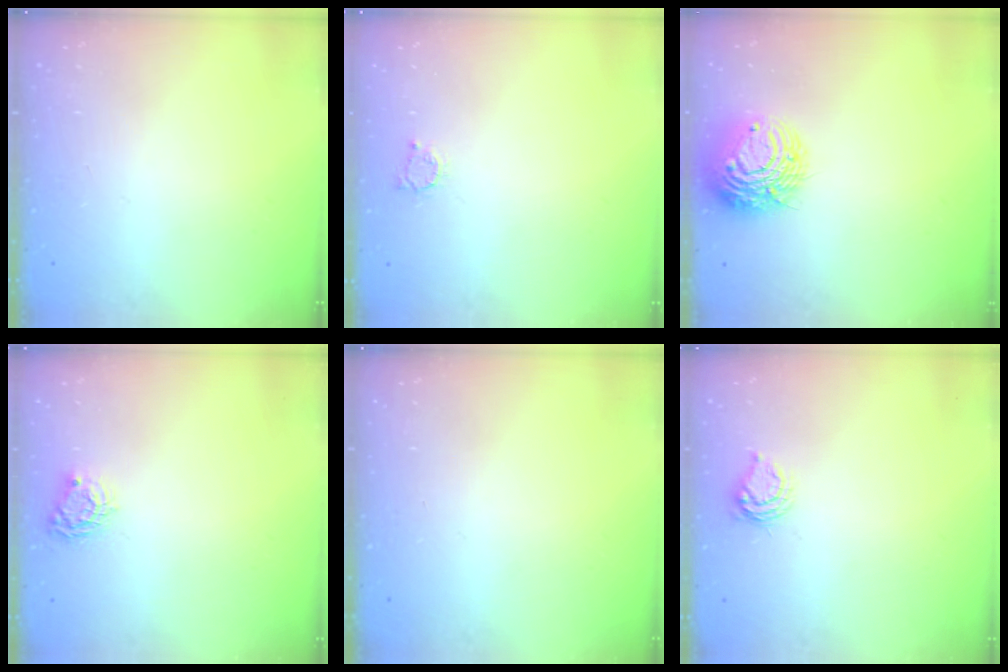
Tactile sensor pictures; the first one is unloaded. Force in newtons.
{"total": 2.4, "press": 2.4, "slide": 0.3}
{"total": 12.1, "press": 12.0, "slide": 1.4}
{"total": 5.6, "press": 5.6, "slide": 0.5}
{"total": 0.0}
{"total": 5.6, "press": 5.6, "slide": 0.5}